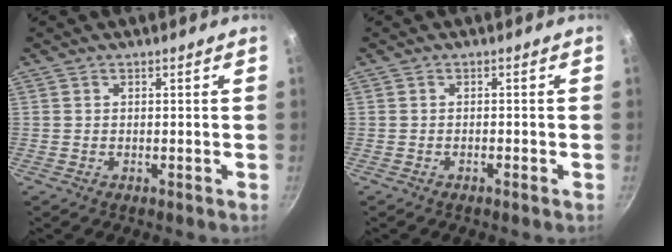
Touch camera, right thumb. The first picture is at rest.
{"total": 0.8, "force": [-0.5, 0.1, 0.6], "torque": [-0.018, 0.005, -0.010]}